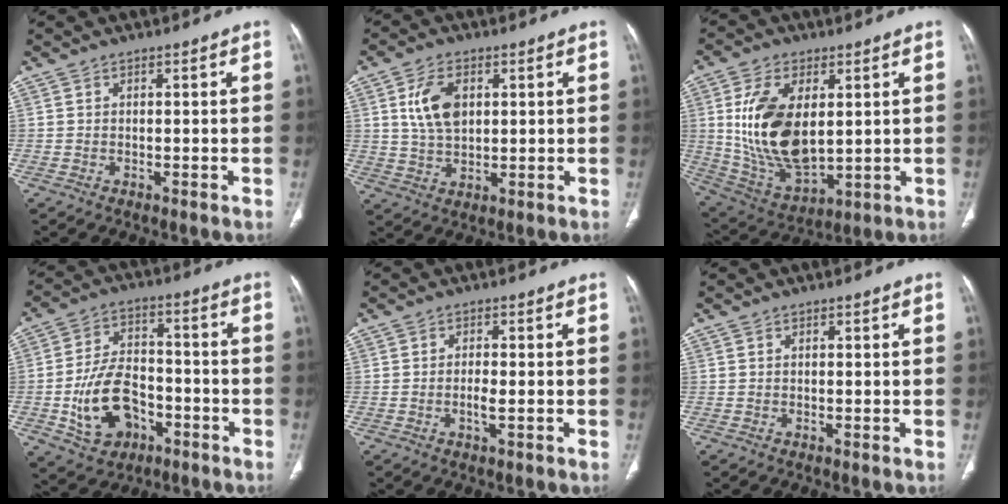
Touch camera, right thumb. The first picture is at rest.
{"total": 8.3, "force": [2.2, 5.0, 6.2], "torque": [-0.110, -0.006, 0.046]}
{"total": 17.5, "force": [2.8, 9.7, 14.3], "torque": [-0.258, -0.020, 0.068]}
{"total": 13.8, "force": [-4.7, 9.3, 9.0], "torque": [-0.141, 0.031, -0.075]}
{"total": 2.4, "force": [-0.6, 0.7, 2.2], "torque": [-0.047, -0.001, -0.013]}
{"total": 0.0}